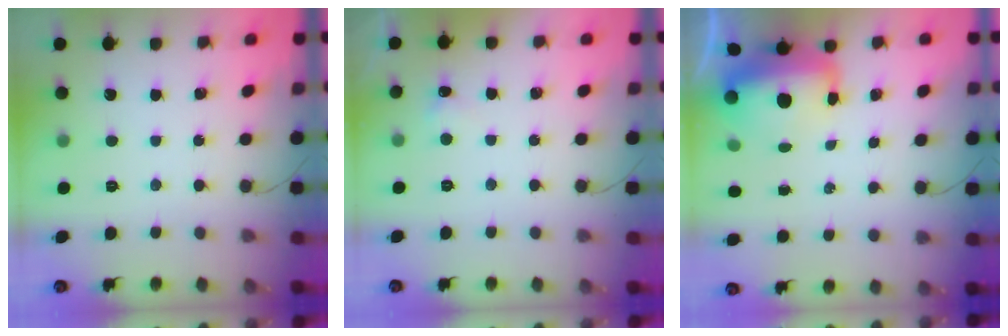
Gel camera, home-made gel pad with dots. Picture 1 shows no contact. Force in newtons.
{"total": 3.7, "press": 3.4, "slide": 1.2}
{"total": 12.6, "press": 12.2, "slide": 3.2}